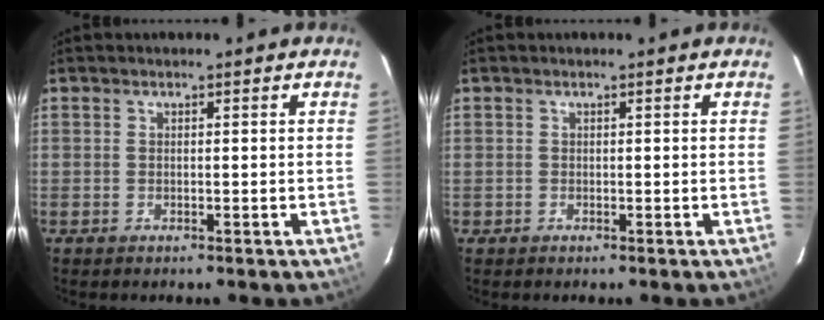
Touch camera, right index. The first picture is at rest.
{"total": 1.0, "force": [-0.2, 0.9, 0.0], "torque": [0.001, 0.004, -0.003]}